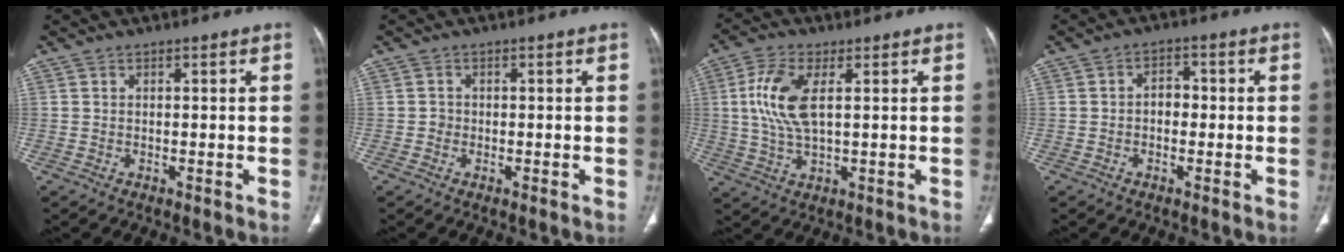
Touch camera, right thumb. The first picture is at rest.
{"total": 1.0, "force": [-0.3, 0.9, 0.2], "torque": [0.002, 0.005, -0.007]}
{"total": 9.6, "force": [1.9, 4.3, 8.4], "torque": [-0.189, -0.001, 0.038]}
{"total": 3.2, "force": [-0.4, 2.4, 2.1], "torque": [-0.019, 0.015, -0.014]}